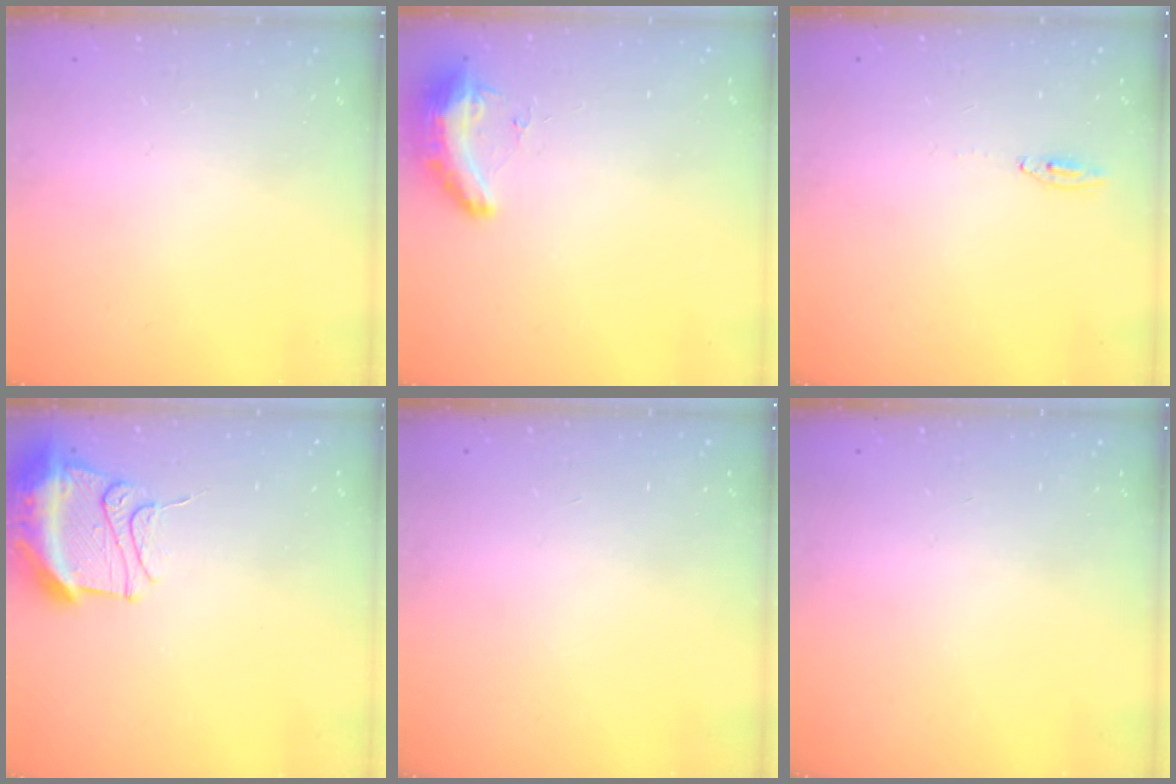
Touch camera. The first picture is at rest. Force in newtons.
{"total": 8.6, "press": 8.5, "slide": 1.2}
{"total": 2.9, "press": 2.8, "slide": 0.2}
{"total": 12.3, "press": 11.9, "slide": 2.9}
{"total": 0.0}
{"total": 0.0}